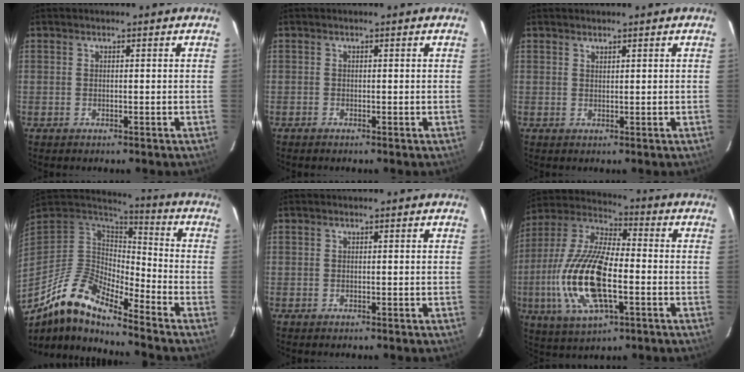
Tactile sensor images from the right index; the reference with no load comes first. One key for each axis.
{"total": 0.0}
{"total": 0.7, "fx": 0.7, "fy": 0.1, "fz": 0.2, "tx": -0.003, "ty": 0.001, "tz": 0.013}
{"total": 14.9, "fx": -11.5, "fy": 3.3, "fz": 8.9, "tx": -0.161, "ty": -0.013, "tz": -0.230}
{"total": 0.0}
{"total": 19.5, "fx": -4.6, "fy": 7.6, "fz": 17.3, "tx": -0.370, "ty": -0.008, "tz": -0.090}